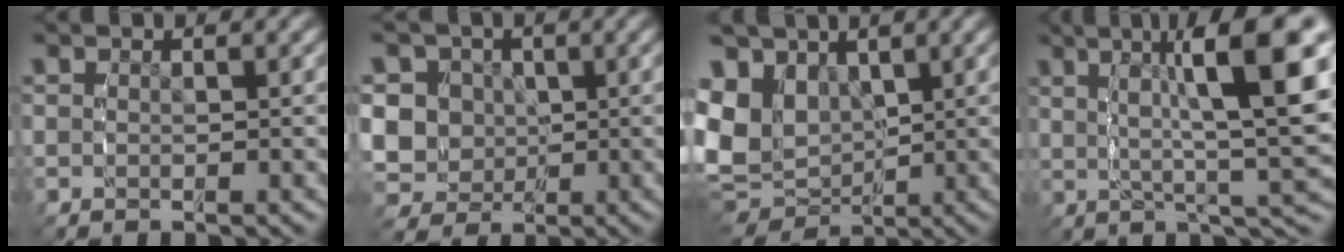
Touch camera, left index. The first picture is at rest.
{"total": 14.0, "force": [-0.3, 13.1, 5.0], "torque": [-0.144, -0.047, -0.005]}
{"total": 10.6, "force": [-0.1, 8.7, 6.1], "torque": [-0.144, -0.045, 0.019]}
{"total": 11.4, "force": [3.6, 2.7, 10.5], "torque": [-0.120, 0.023, 0.052]}